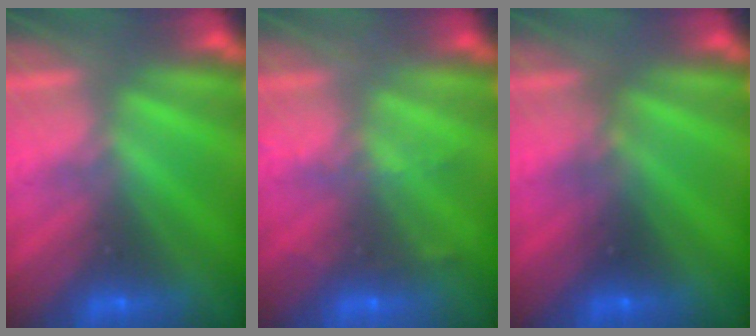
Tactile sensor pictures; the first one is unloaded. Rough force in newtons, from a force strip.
{"total": 2.3}
{"total": 2.3}